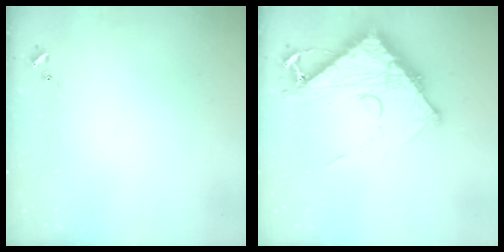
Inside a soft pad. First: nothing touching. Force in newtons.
{"total": 16.7, "press": 16.6, "slide": 1.9}